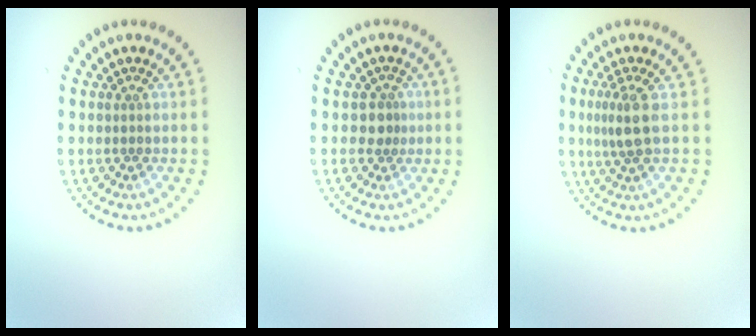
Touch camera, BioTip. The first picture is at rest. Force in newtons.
{"total": 1.4, "press": 1.0, "slide": 1.0}
{"total": 2.7, "press": 2.2, "slide": 1.5}